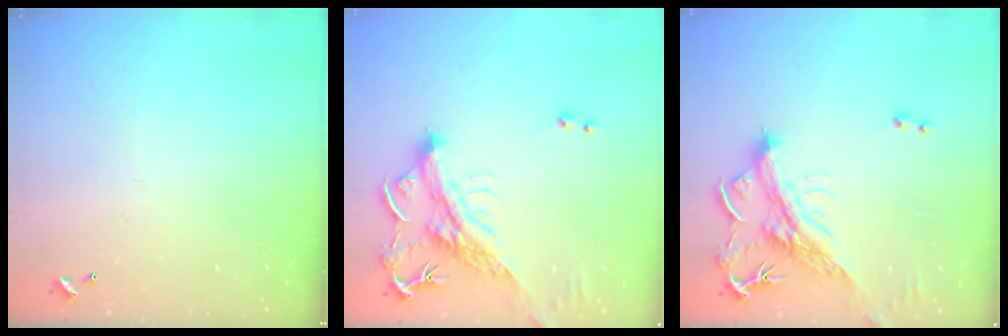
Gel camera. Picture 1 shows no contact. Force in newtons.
{"total": 3.5, "press": 3.2, "slide": 1.4}
{"total": 3.8, "press": 3.5, "slide": 1.4}